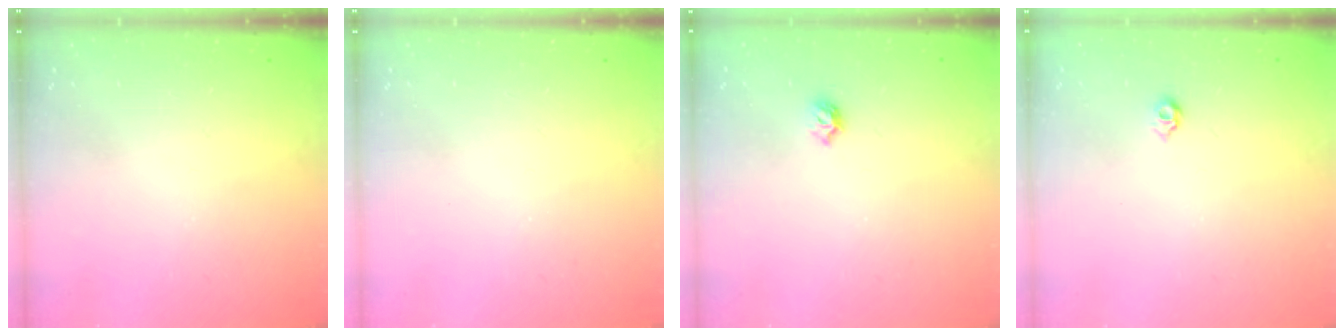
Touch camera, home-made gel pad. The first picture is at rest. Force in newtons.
{"total": 0.0}
{"total": 5.4, "press": 5.4, "slide": 0.9}
{"total": 4.2, "press": 4.1, "slide": 0.8}